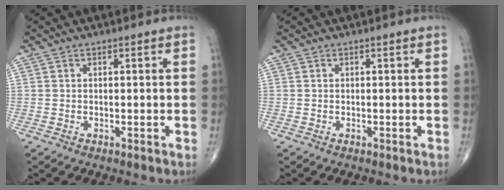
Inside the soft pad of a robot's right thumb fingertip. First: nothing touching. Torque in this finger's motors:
{"motor_torque": [-0.03, 0.03, -0.02, -0.02, 0.01]}